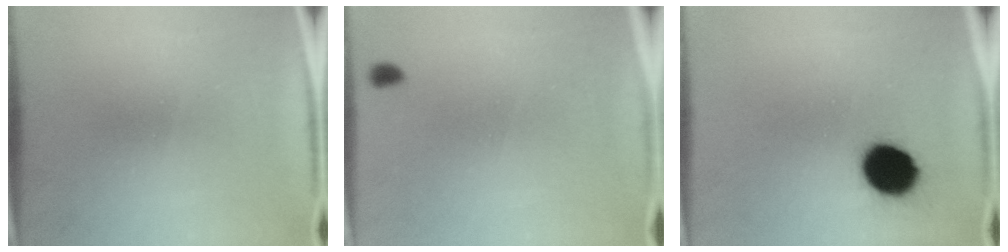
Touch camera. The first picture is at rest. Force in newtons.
{"total": 0.7}
{"total": 11.7}